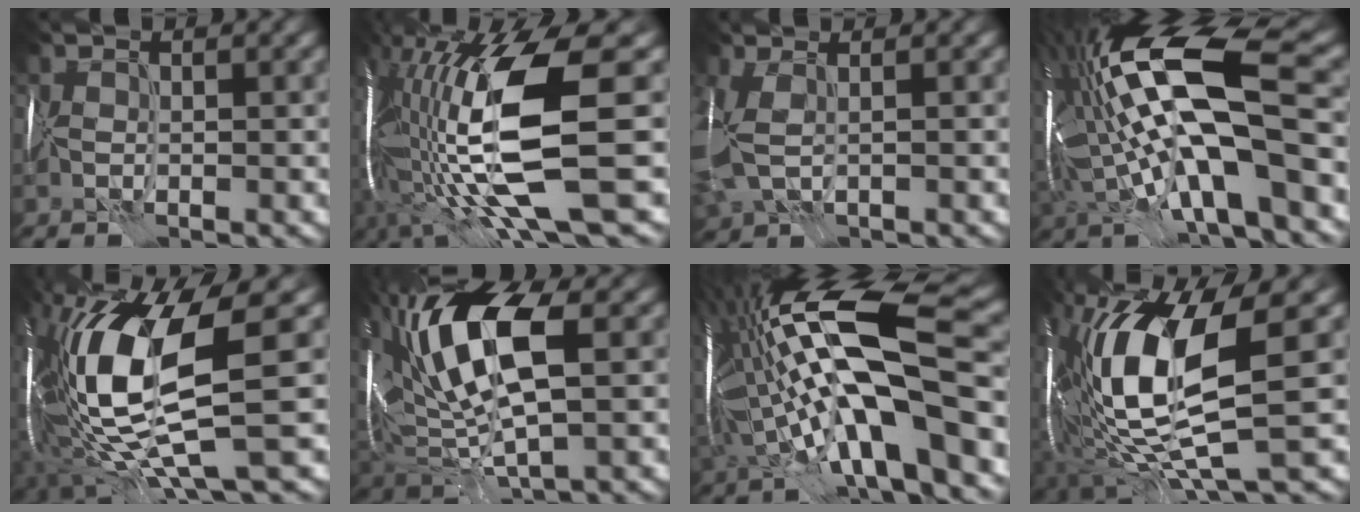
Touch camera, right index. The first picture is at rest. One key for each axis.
{"total": 16.2, "fx": -1.5, "fy": 4.7, "fz": 15.4, "tx": -0.313, "ty": -0.012, "tz": -0.012}
{"total": 4.3, "fx": -0.1, "fy": 2.3, "fz": 3.6, "tx": -0.102, "ty": -0.006, "tz": -0.005}
{"total": 15.3, "fx": 0.6, "fy": 5.4, "fz": 14.3, "tx": -0.268, "ty": 0.026, "tz": 0.006}
{"total": 14.4, "fx": -0.7, "fy": 4.0, "fz": 13.8, "tx": -0.282, "ty": 0.000, "tz": 0.001}
{"total": 11.0, "fx": 2.2, "fy": 5.2, "fz": 9.4, "tx": -0.192, "ty": 0.016, "tz": 0.038}
{"total": 16.7, "fx": -0.3, "fy": 5.4, "fz": 15.8, "tx": -0.274, "ty": 0.029, "tz": -0.004}
{"total": 12.7, "fx": 0.1, "fy": 3.8, "fz": 12.1, "tx": -0.240, "ty": -0.002, "tz": 0.004}